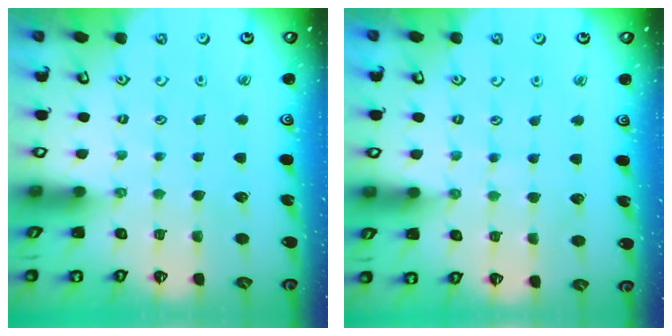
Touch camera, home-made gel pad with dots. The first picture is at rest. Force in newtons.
{"total": 3.7, "press": 3.6, "slide": 0.5}